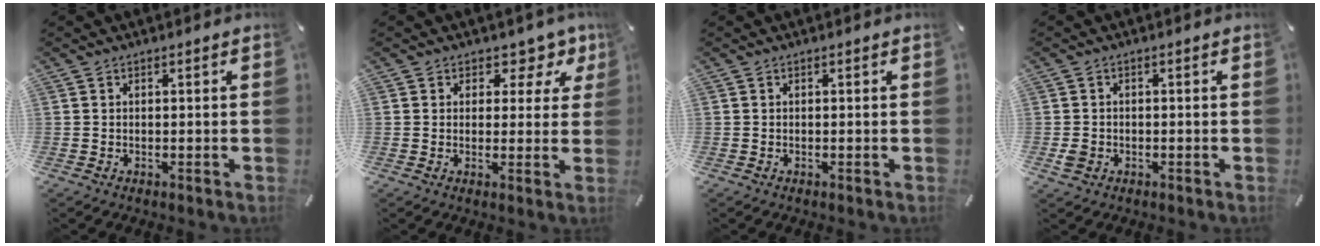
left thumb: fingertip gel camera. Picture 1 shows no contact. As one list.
[{"total": 5.8, "force": [3.1, 4.2, 2.6], "torque": [-0.019, -0.024, 0.046]}, {"total": 0.0}, {"total": 2.2, "force": [-0.7, 1.9, 0.8], "torque": [-0.014, 0.004, -0.014]}]